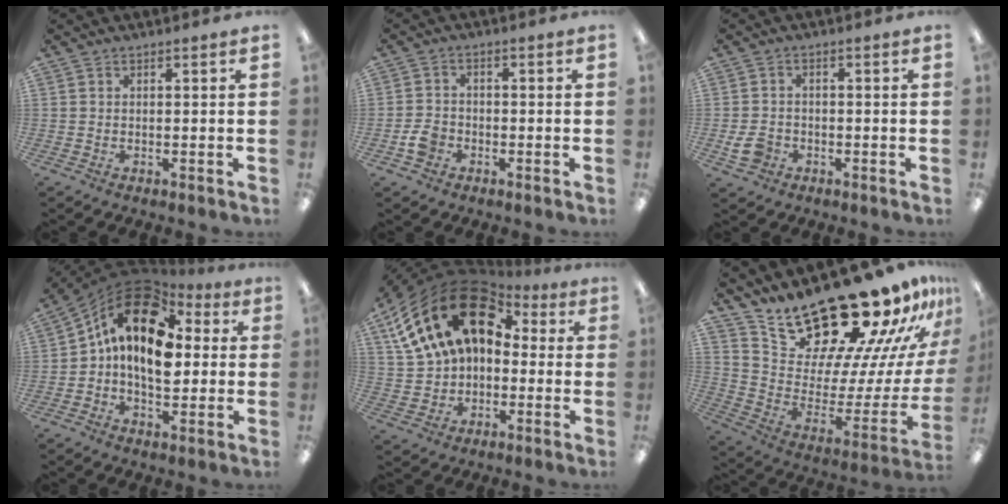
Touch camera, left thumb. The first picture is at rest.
{"total": 4.3, "force": [-2.0, 3.2, 2.0], "torque": [-0.044, 0.006, -0.038]}
{"total": 4.8, "force": [-2.1, 3.5, 2.5], "torque": [-0.050, 0.008, -0.037]}
{"total": 16.6, "force": [3.8, 10.2, 12.5], "torque": [-0.252, -0.014, 0.060]}
{"total": 21.1, "force": [7.4, 14.8, 13.1], "torque": [-0.264, -0.021, 0.130]}
{"total": 24.2, "force": [21.8, 6.8, 8.1], "torque": [-0.123, -0.180, 0.383]}